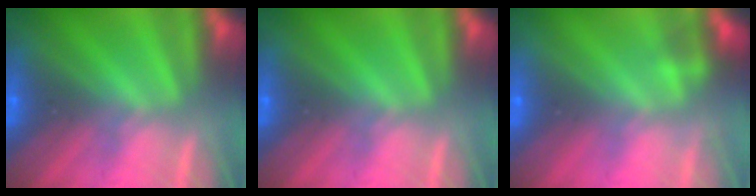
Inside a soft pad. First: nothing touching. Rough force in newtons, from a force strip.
{"total": 0.0}
{"total": 2.2}